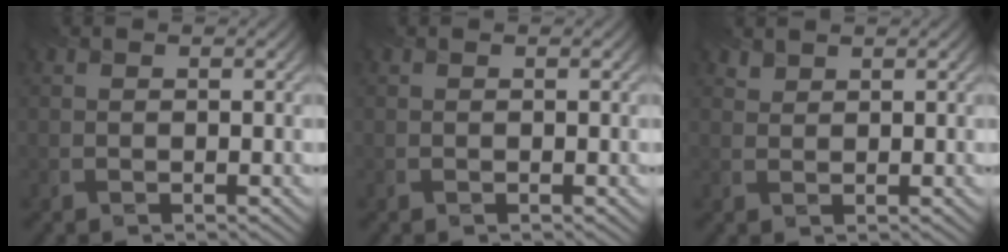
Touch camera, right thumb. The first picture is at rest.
{"total": 0.0}
{"total": 1.3, "force": [1.2, 0.3, -0.1], "torque": [-0.006, -0.001, 0.031]}